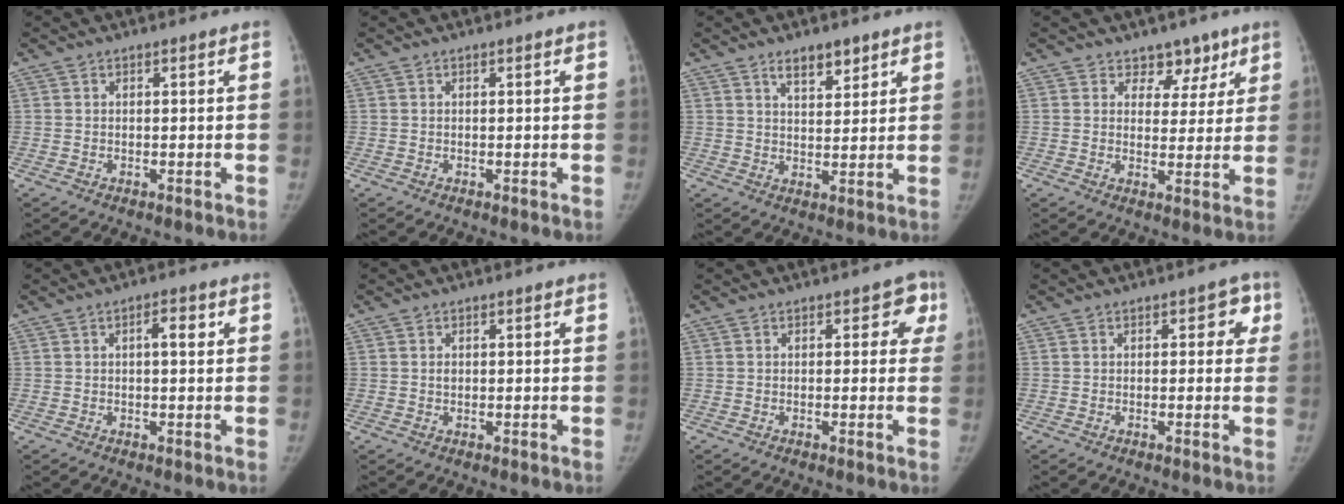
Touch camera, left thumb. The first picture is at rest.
{"total": 0.0}
{"total": 5.5, "force": [3.8, 2.4, 3.2], "torque": [-0.028, -0.026, 0.063]}
{"total": 5.6, "force": [3.9, 3.9, 1.2], "torque": [0.027, -0.019, 0.055]}
{"total": 2.9, "force": [0.7, 1.0, 2.6], "torque": [-0.036, 0.004, 0.008]}
{"total": 0.8, "force": [0.1, 0.6, 0.5], "torque": [-0.004, 0.001, 0.002]}
{"total": 3.5, "force": [1.0, 2.4, 2.2], "torque": [0.018, 0.004, -0.002]}
{"total": 3.5, "force": [1.0, 2.3, 2.5], "torque": [0.009, 0.004, 0.000]}